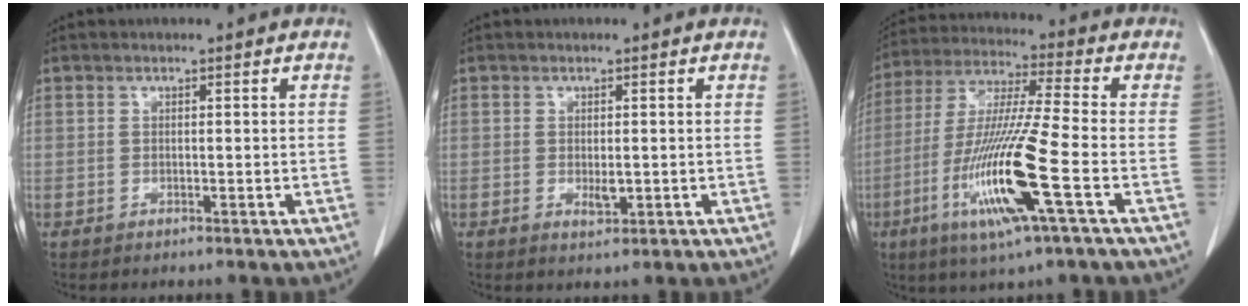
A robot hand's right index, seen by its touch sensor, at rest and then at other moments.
{"total": 1.8, "force": [-0.1, 0.8, 1.6], "torque": [-0.027, -0.003, 0.005]}
{"total": 16.3, "force": [-5.5, -0.3, 15.3], "torque": [-0.317, -0.022, -0.106]}